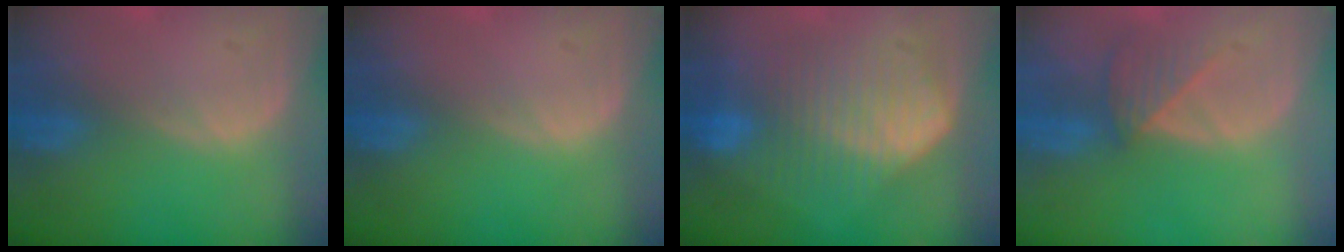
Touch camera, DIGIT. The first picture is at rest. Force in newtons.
{"total": 0.0}
{"total": 10.5, "press": 10.4, "slide": 0.6}
{"total": 3.8, "press": 3.5, "slide": 1.4}